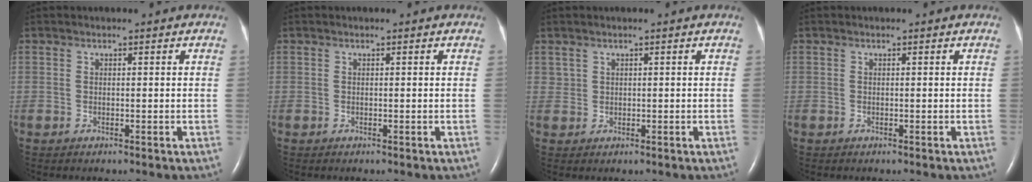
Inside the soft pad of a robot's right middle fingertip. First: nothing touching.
{"total": 0.0}
{"total": 1.0, "force": [0.7, 0.7, 0.0], "torque": [0.007, 0.004, 0.012]}
{"total": 0.0}